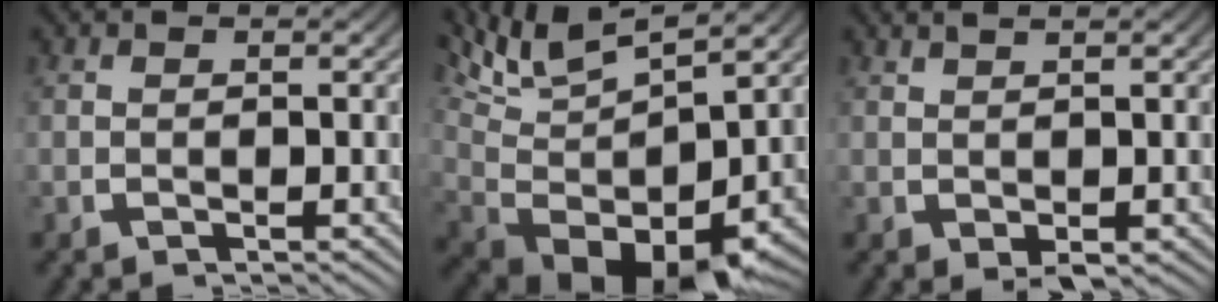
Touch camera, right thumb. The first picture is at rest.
{"total": 11.4, "force": [0.4, 6.6, 9.3], "torque": [-0.168, -0.035, 0.024]}
{"total": 1.7, "force": [0.7, 0.8, 1.3], "torque": [-0.018, -0.006, 0.023]}